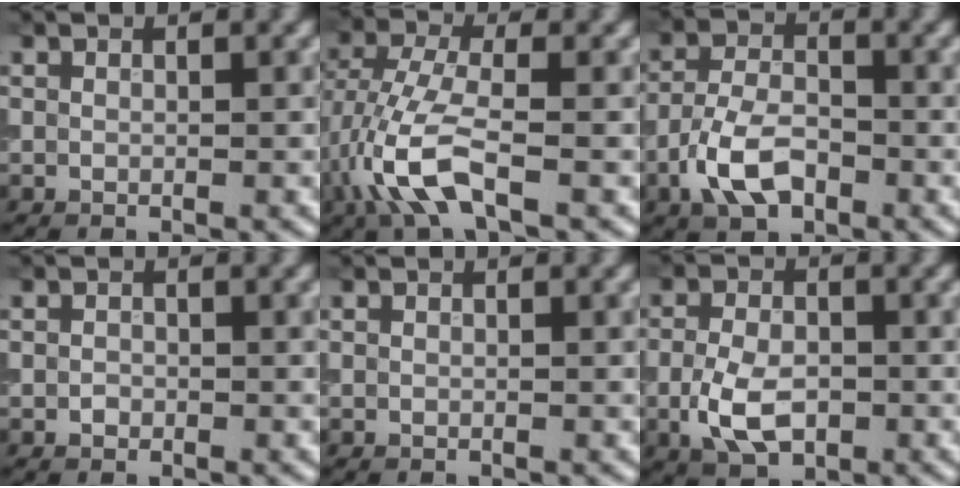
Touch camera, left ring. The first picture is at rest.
{"total": 6.1, "force": [-2.0, 2.5, 5.1], "torque": [-0.124, 0.001, -0.046]}
{"total": 5.2, "force": [-2.4, 2.9, 3.6], "torque": [-0.069, 0.003, -0.054]}
{"total": 0.6, "force": [-0.2, 0.5, 0.2], "torque": [-0.001, -0.002, -0.005]}
{"total": 0.0}
{"total": 4.8, "force": [-1.3, 2.9, 3.6], "torque": [-0.077, -0.006, -0.027]}